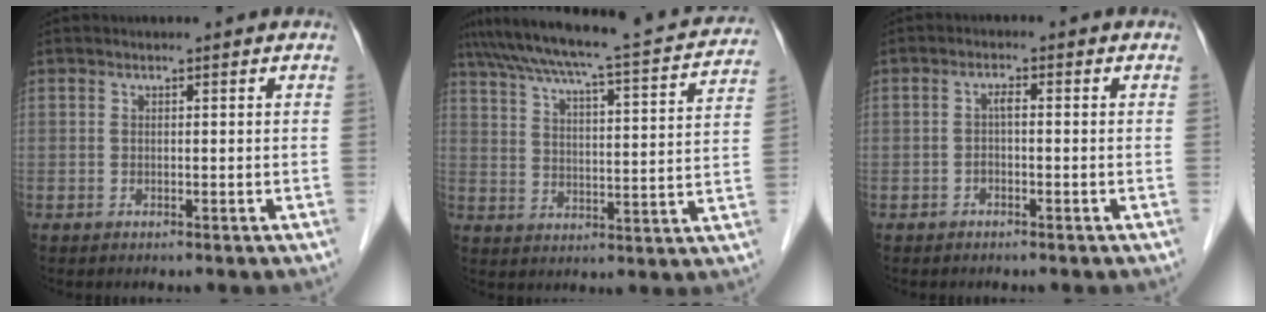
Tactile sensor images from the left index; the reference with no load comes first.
{"total": 23.3, "force": [20.7, 2.0, 10.4], "torque": [-0.168, -0.004, 0.269]}
{"total": 1.5, "force": [-0.4, 0.5, 1.4], "torque": [-0.026, 0.005, -0.009]}